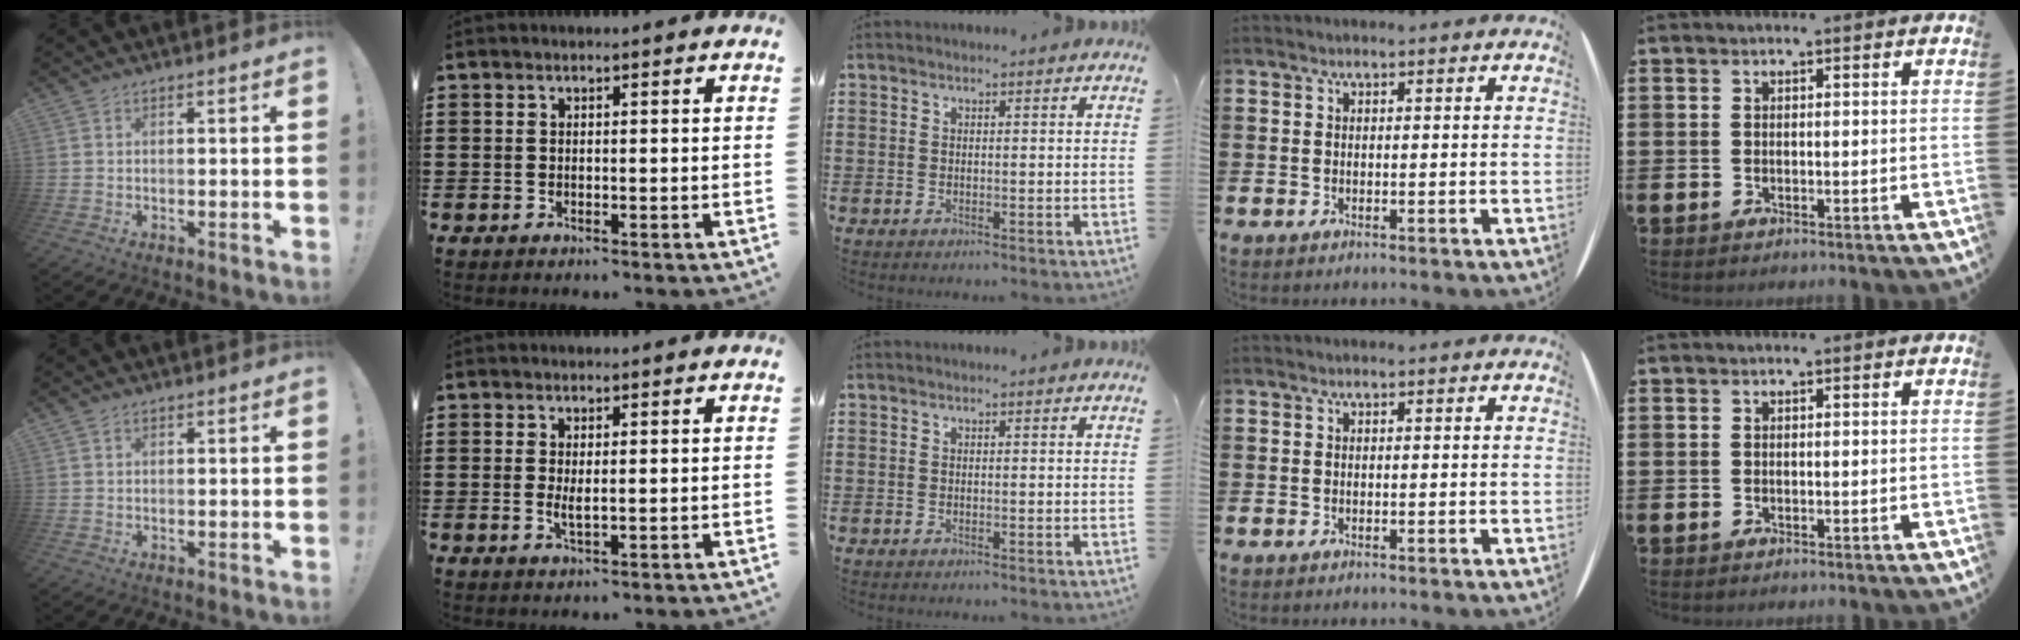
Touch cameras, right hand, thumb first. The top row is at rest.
{"thumb": {"total": 0.7, "force": [0.4, 0.5, 0.2], "torque": [-0.009, 0.005, 0.008]}, "index": {"total": 2.1, "force": [0.2, 0.6, 1.9], "torque": [-0.037, 0.000, 0.003]}}